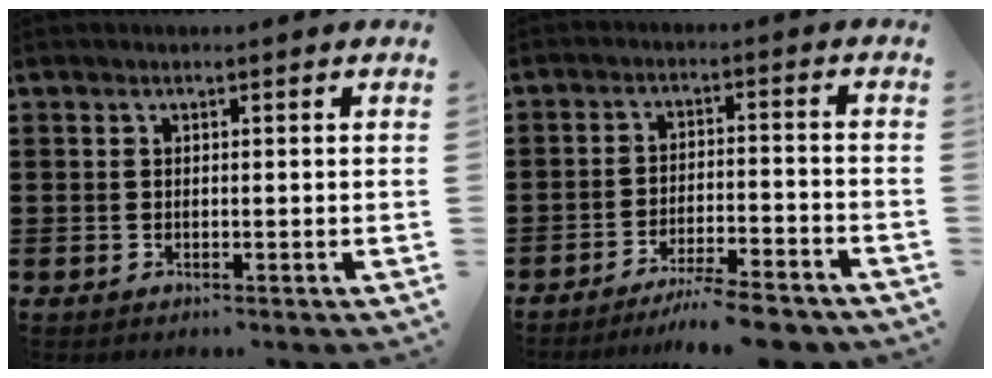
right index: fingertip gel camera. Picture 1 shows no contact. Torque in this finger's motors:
{"motor_torque": [1.34, -0.80, 0.38, 0.08]}